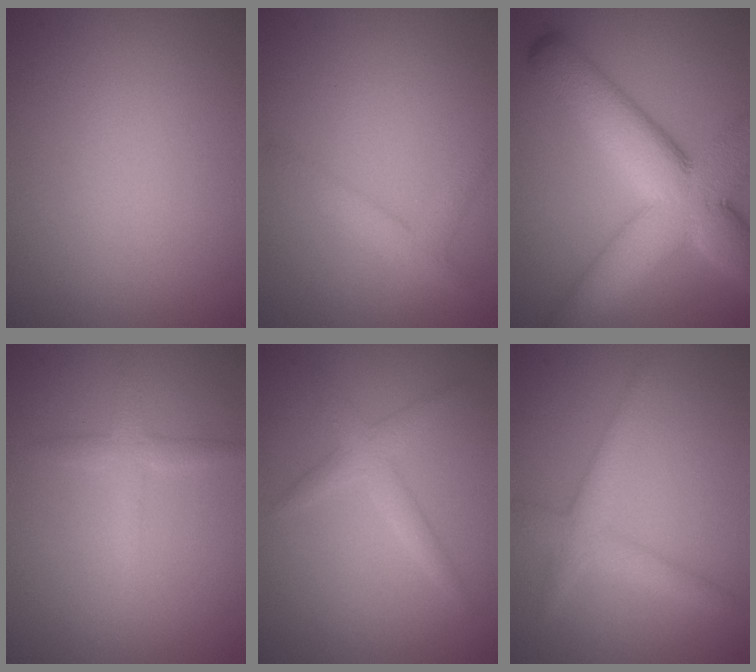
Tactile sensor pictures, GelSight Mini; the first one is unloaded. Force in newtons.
{"total": 2.0, "press": 2.0, "slide": 0.1}
{"total": 12.0, "press": 12.0, "slide": 0.4}
{"total": 2.1, "press": 2.1, "slide": 0.1}
{"total": 2.1, "press": 2.1, "slide": 0.1}
{"total": 2.5, "press": 2.5, "slide": 0.1}